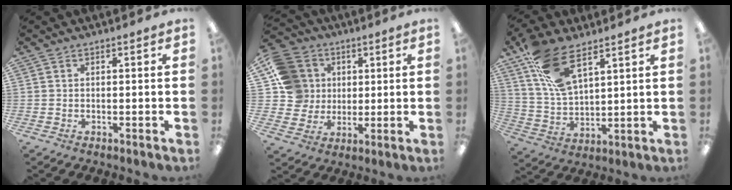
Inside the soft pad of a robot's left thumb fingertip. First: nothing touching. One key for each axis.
{"total": 13.1, "fx": 3.6, "fy": 11.8, "fz": 4.2, "tx": -0.096, "ty": -0.002, "tz": 0.079}
{"total": 13.3, "fx": 8.5, "fy": 5.7, "fz": 8.5, "tx": -0.172, "ty": -0.026, "tz": 0.161}